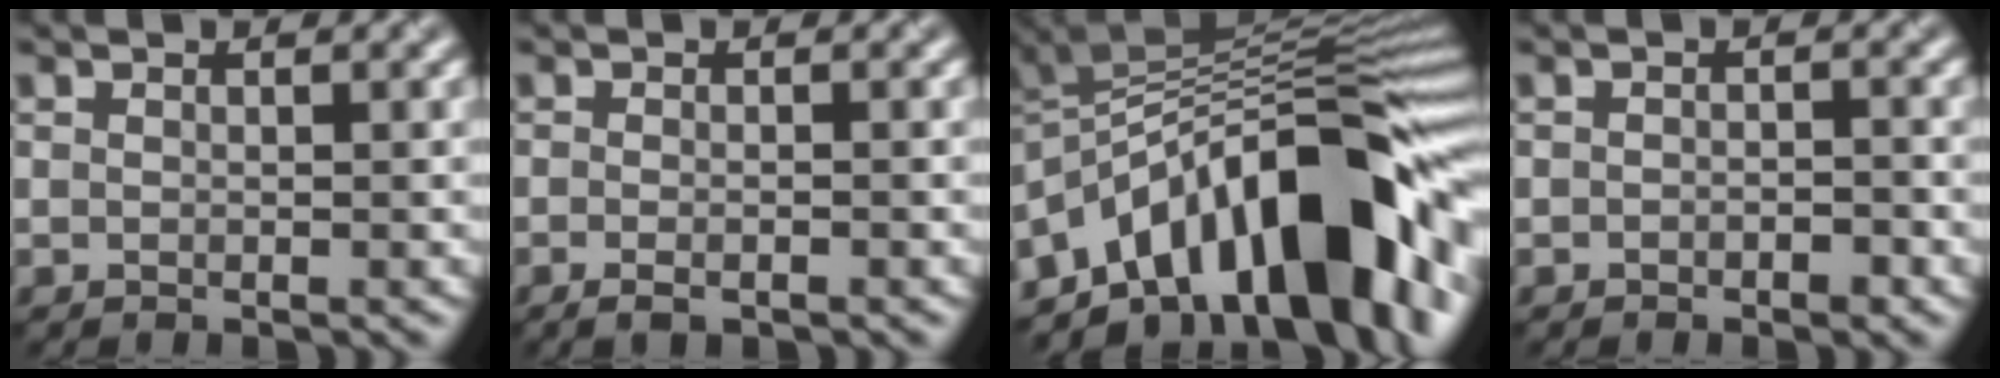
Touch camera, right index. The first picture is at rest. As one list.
[{"total": 1.2, "force": [-0.7, 0.1, 0.9], "torque": [-0.019, -0.004, -0.014]}, {"total": 14.7, "force": [-6.6, 6.4, 11.4], "torque": [-0.159, 0.037, -0.122]}, {"total": 0.9, "force": [-0.7, 0.3, 0.4], "torque": [-0.005, 0.001, -0.011]}]